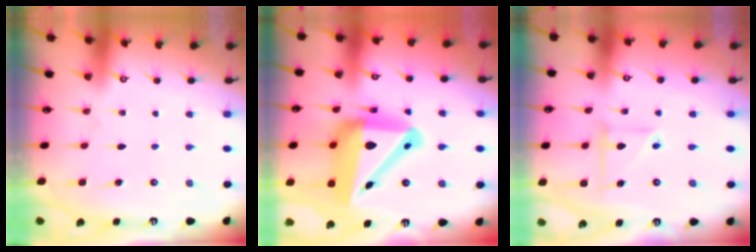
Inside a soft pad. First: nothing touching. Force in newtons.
{"total": 20.9, "press": 20.7, "slide": 2.7}
{"total": 6.1, "press": 6.1, "slide": 0.4}